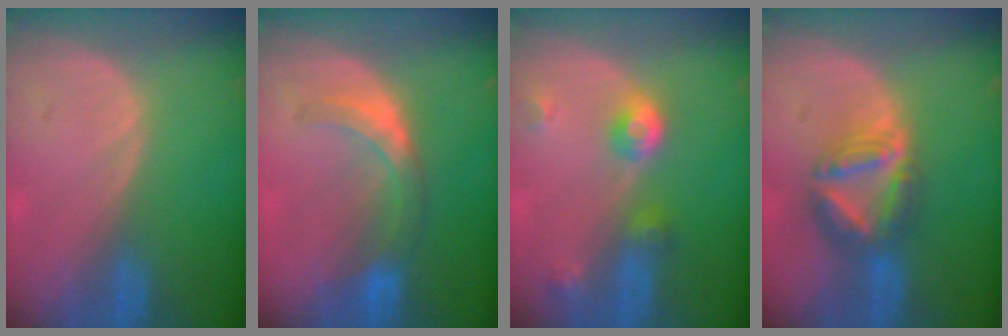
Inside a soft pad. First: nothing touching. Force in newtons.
{"total": 5.7, "press": 5.4, "slide": 1.9}
{"total": 4.9, "press": 4.4, "slide": 2.1}
{"total": 7.4, "press": 6.6, "slide": 3.3}